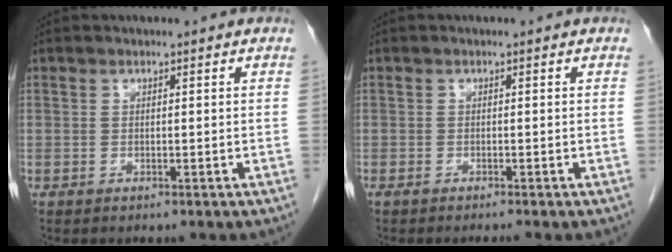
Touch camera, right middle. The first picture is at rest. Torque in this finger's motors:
{"motor_torque": [0.11, -0.07, 0.00, 0.00]}